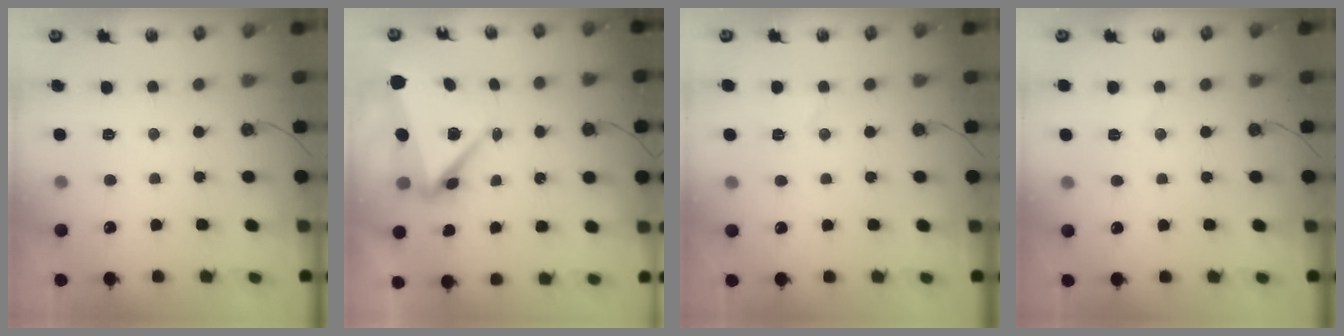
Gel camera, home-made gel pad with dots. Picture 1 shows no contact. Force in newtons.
{"total": 8.4, "press": 8.1, "slide": 1.9}
{"total": 5.2, "press": 4.9, "slide": 1.7}
{"total": 3.9, "press": 3.6, "slide": 1.4}